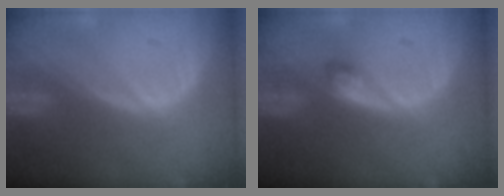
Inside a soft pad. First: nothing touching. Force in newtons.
{"total": 1.9, "press": 1.8, "slide": 0.2}